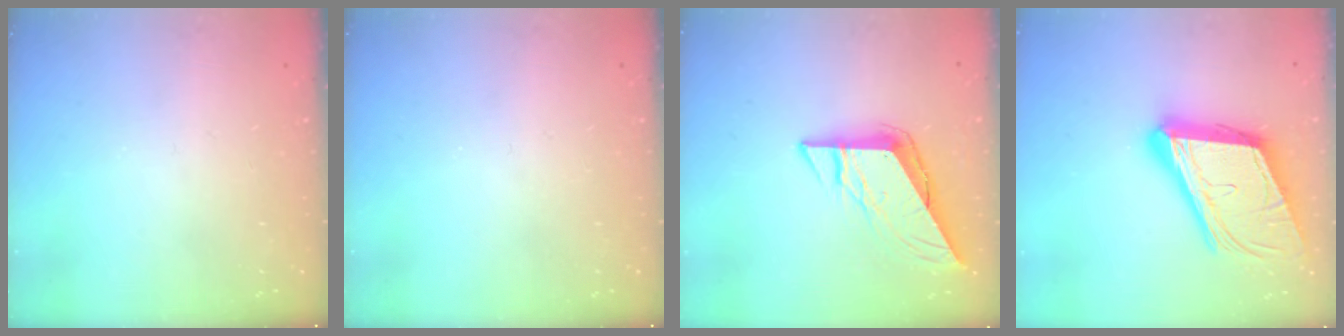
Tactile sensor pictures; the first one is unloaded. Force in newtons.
{"total": 0.0}
{"total": 9.4, "press": 9.3, "slide": 0.7}
{"total": 24.2, "press": 23.8, "slide": 4.4}